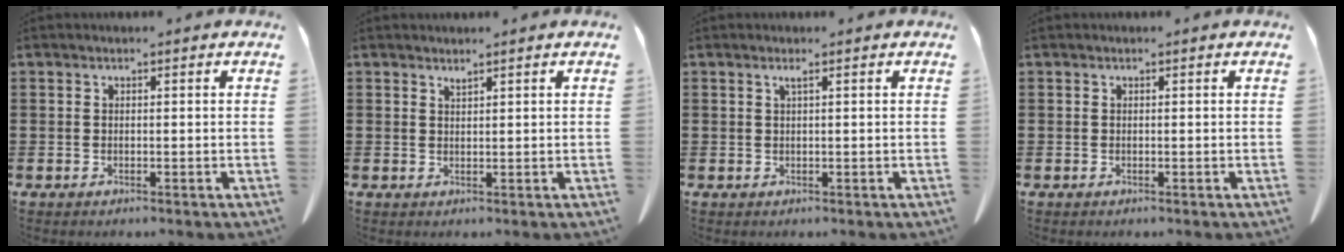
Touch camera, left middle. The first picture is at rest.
{"total": 1.0, "force": [1.0, 0.0, 0.2], "torque": [-0.006, -0.004, 0.020]}
{"total": 0.9, "force": [0.4, -0.1, 0.8], "torque": [-0.015, -0.003, 0.008]}
{"total": 0.0}